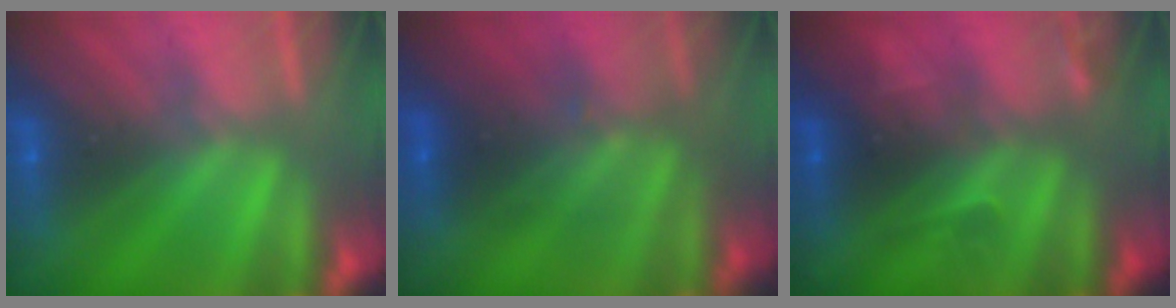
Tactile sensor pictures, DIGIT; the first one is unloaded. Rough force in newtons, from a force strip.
{"total": 2.3}
{"total": 2.4}